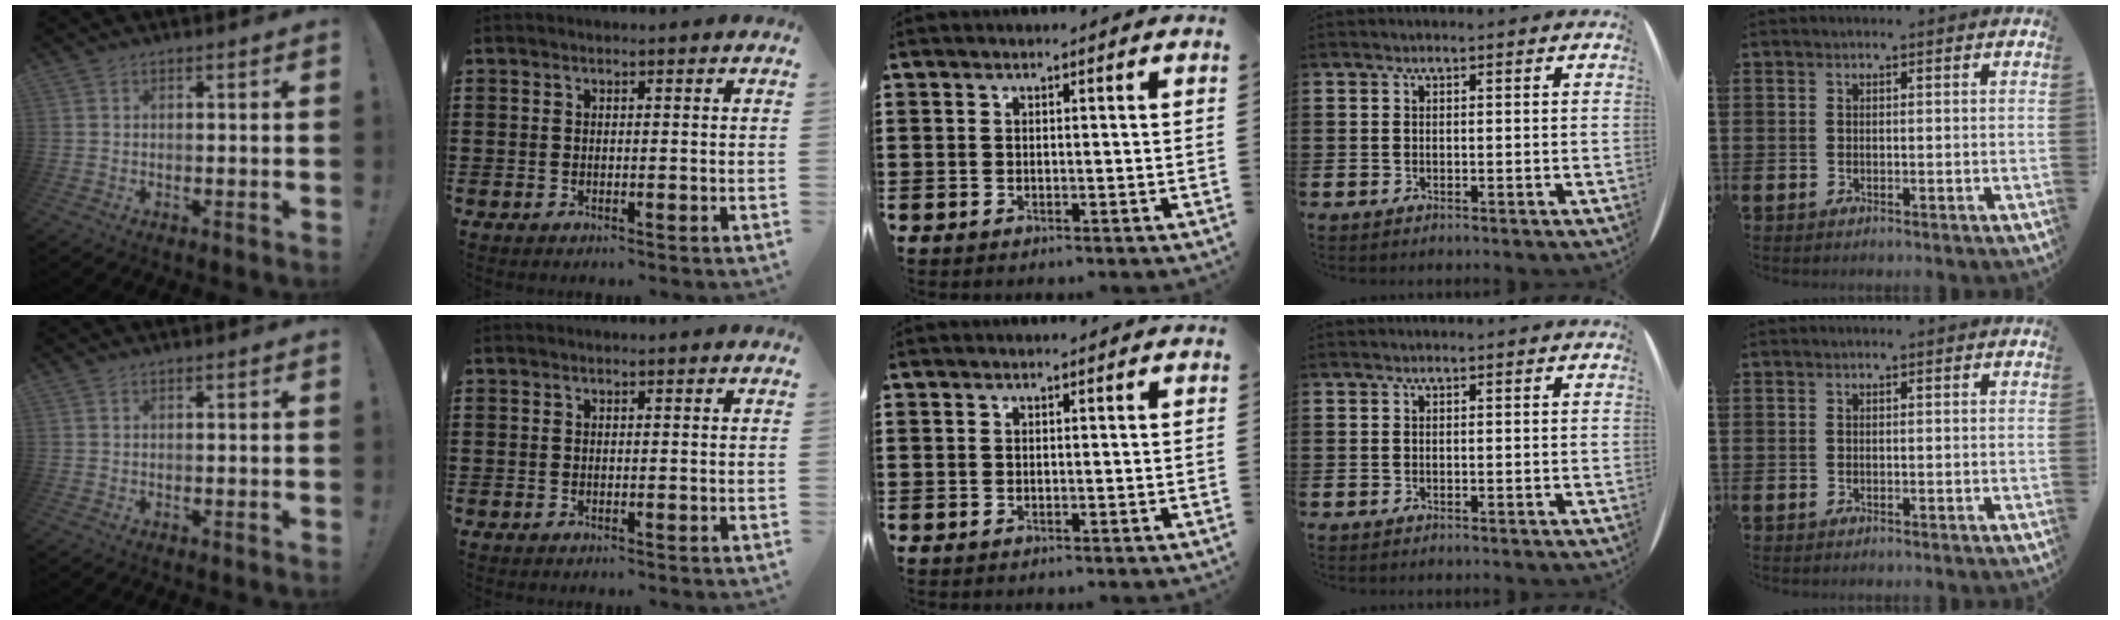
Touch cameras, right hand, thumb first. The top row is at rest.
{}